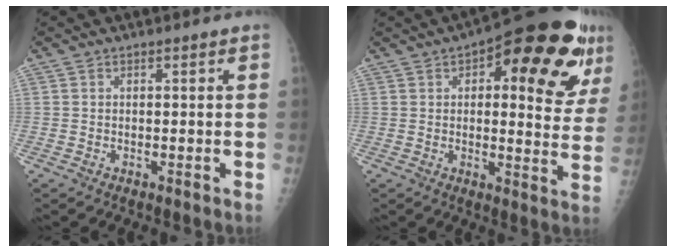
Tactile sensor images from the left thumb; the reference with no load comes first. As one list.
[{"total": 21.9, "force": [9.6, 8.2, 17.8], "torque": [-0.198, -0.010, 0.123]}]